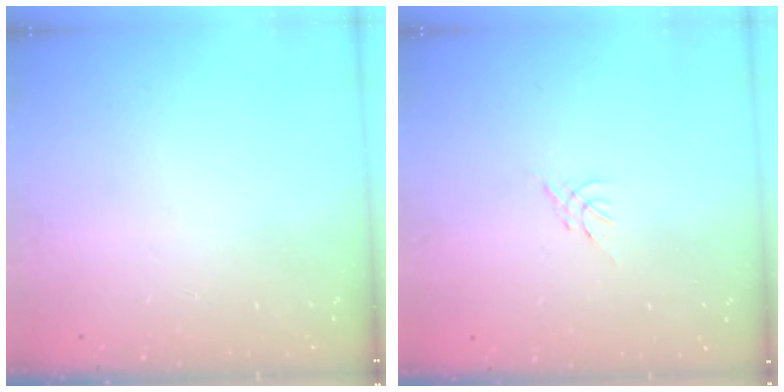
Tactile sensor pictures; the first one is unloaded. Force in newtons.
{"total": 0.5, "press": 0.4, "slide": 0.3}